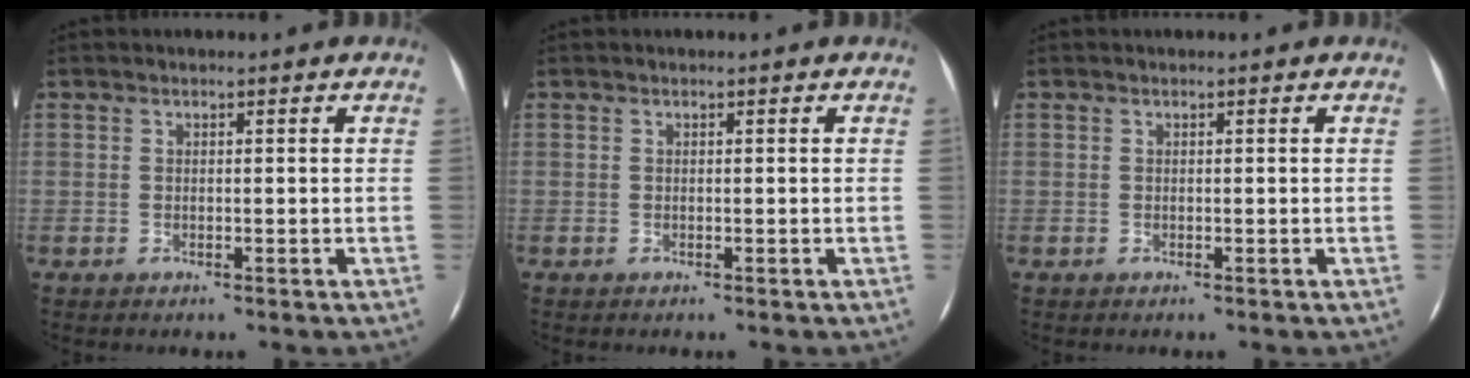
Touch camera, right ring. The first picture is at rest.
{"total": 0.0}
{"total": 0.0}